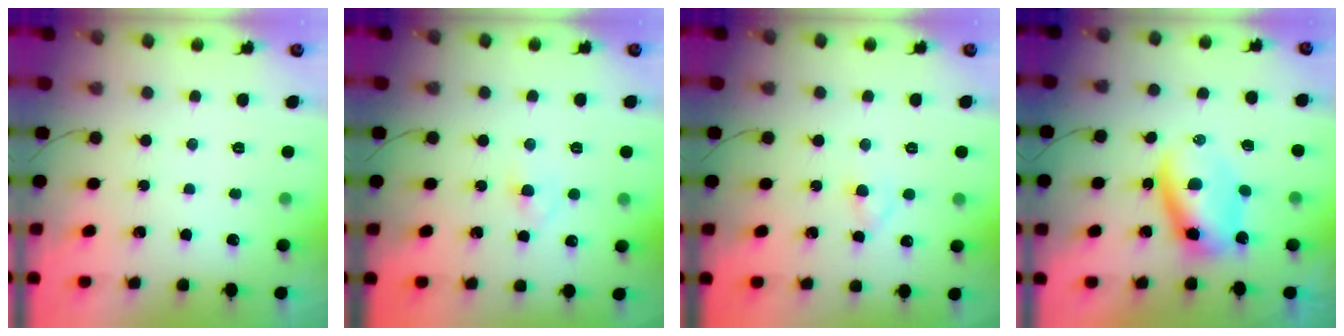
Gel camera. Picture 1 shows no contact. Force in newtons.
{"total": 2.3, "press": 2.1, "slide": 1.0}
{"total": 1.6, "press": 1.4, "slide": 0.8}
{"total": 6.3, "press": 6.2, "slide": 1.0}